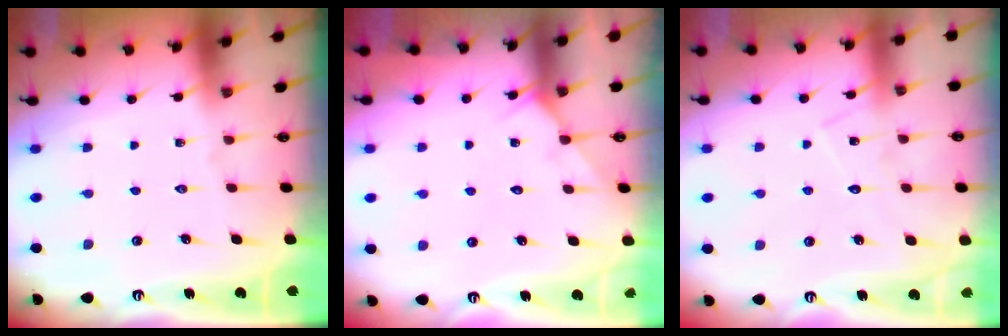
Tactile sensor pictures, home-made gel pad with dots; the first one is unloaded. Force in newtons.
{"total": 4.7, "press": 4.7, "slide": 0.4}
{"total": 8.6, "press": 8.6, "slide": 0.3}